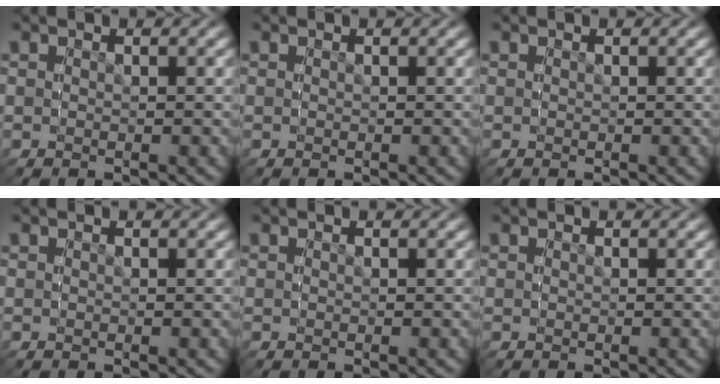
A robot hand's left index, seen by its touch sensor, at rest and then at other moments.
{"total": 0.0}
{"total": 0.0}
{"total": 0.0}
{"total": 0.0}
{"total": 0.0}